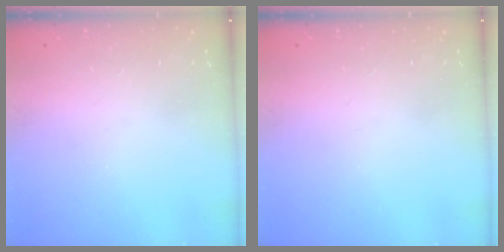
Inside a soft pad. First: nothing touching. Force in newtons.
{"total": 0.0}